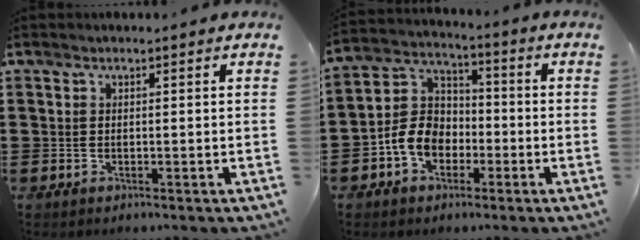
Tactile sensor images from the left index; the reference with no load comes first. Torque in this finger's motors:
{"motor_torque": [1.47, 0.67, 0.34, 0.11]}